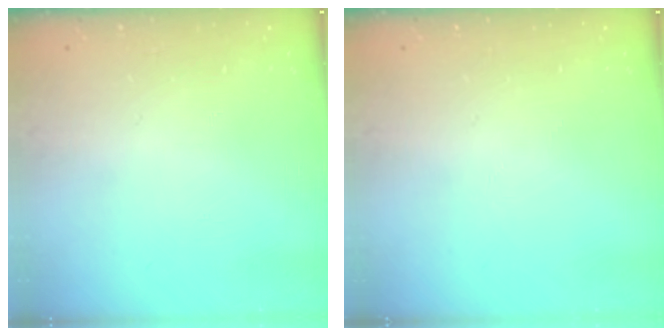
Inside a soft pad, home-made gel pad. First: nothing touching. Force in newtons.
{"total": 0.0}